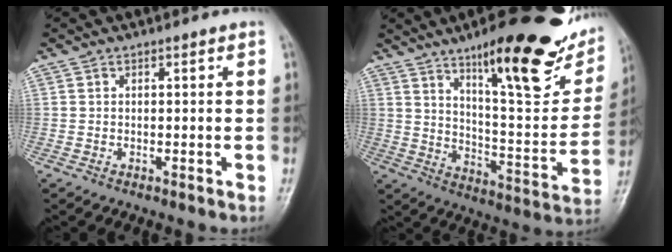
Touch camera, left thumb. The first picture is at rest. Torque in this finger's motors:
{"motor_torque": [0.28, 0.19, 1.49, -1.27, 0.10]}